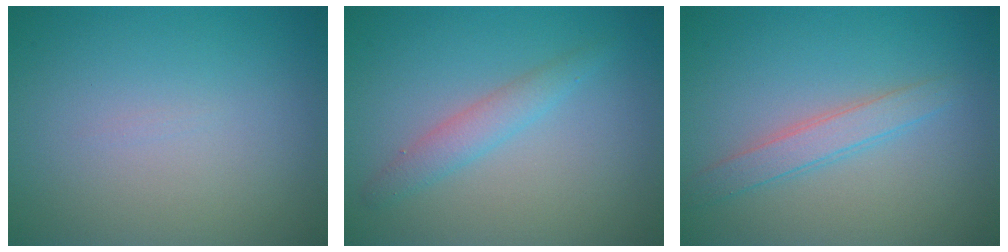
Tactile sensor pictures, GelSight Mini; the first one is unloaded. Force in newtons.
{"total": 2.9, "press": 2.9, "slide": 0.4}
{"total": 2.3, "press": 2.3, "slide": 0.1}